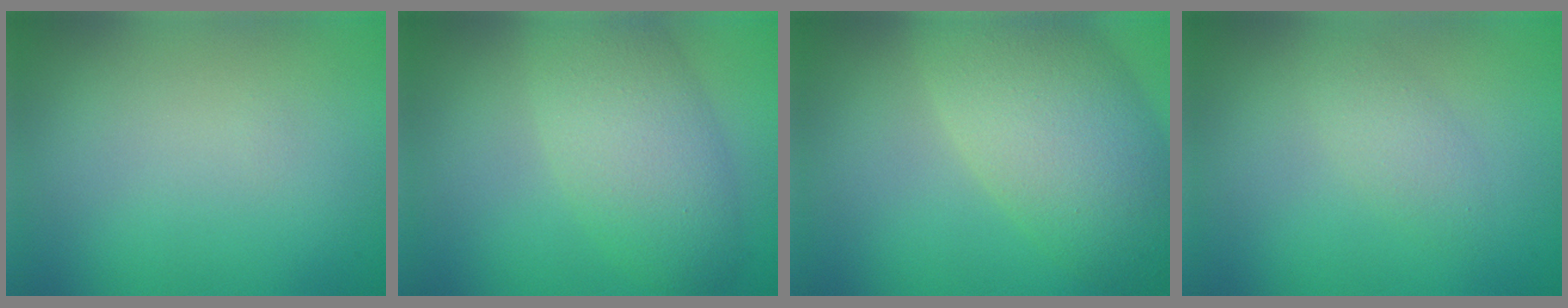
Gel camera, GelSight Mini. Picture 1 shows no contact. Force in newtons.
{"total": 5.8, "press": 5.7, "slide": 0.4}
{"total": 8.4, "press": 8.4, "slide": 0.6}
{"total": 1.9, "press": 1.9, "slide": 0.1}